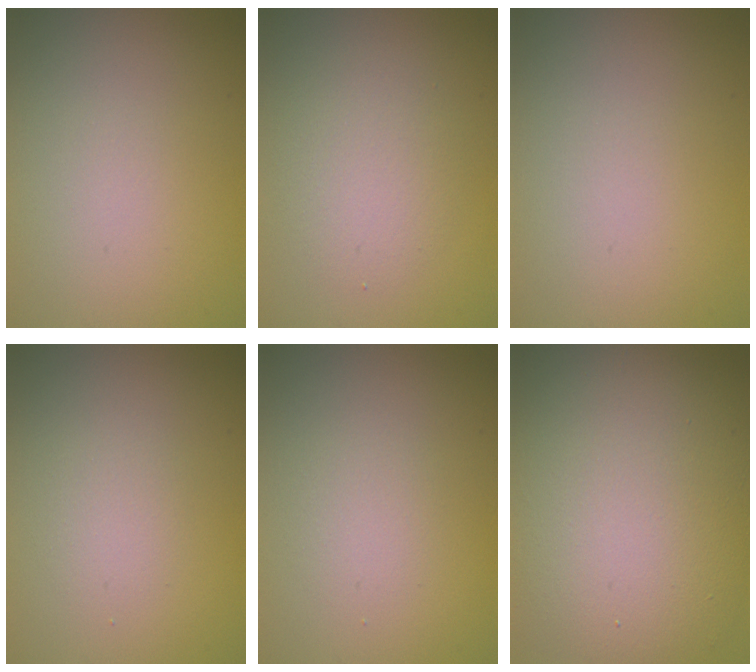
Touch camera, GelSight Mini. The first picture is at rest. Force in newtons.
{"total": 2.7, "press": 2.7, "slide": 0.2}
{"total": 0.0}
{"total": 1.4, "press": 1.4, "slide": 0.1}
{"total": 1.3, "press": 1.3, "slide": 0.1}
{"total": 12.2, "press": 12.2, "slide": 0.8}